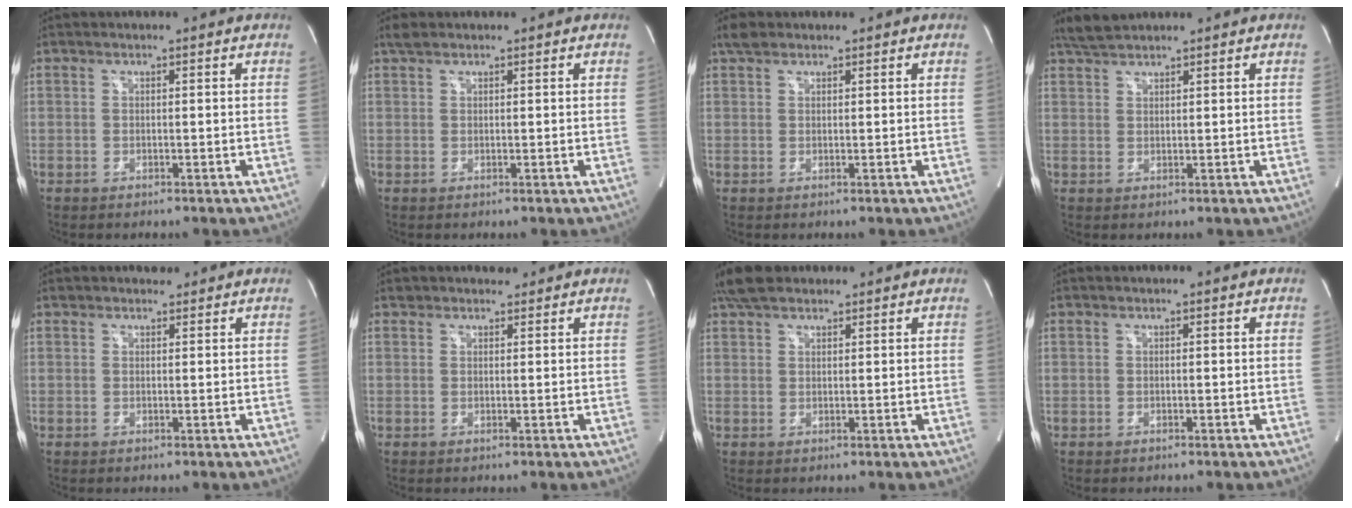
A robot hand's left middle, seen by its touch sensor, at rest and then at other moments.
{"total": 1.4, "force": [1.2, 0.5, 0.6], "torque": [-0.020, 0.014, 0.026]}
{"total": 2.1, "force": [1.7, 1.0, 0.8], "torque": [-0.023, 0.014, 0.031]}
{"total": 3.5, "force": [3.2, 0.5, 1.2], "torque": [-0.033, 0.014, 0.066]}
{"total": 1.4, "force": [1.2, 0.6, -0.1], "torque": [-0.004, 0.009, 0.018]}
{"total": 1.7, "force": [1.5, 0.8, -0.1], "torque": [0.001, 0.011, 0.021]}
{"total": 4.9, "force": [3.9, 2.1, 2.0], "torque": [-0.046, 0.022, 0.076]}
{"total": 0.0}